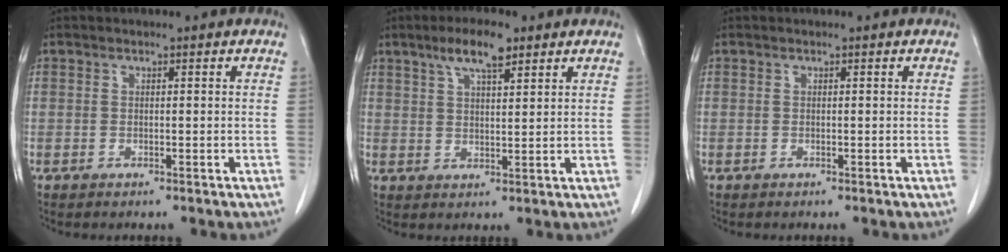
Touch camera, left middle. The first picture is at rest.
{"total": 6.3, "force": [4.1, 1.5, 4.5], "torque": [-0.088, 0.008, 0.071]}
{"total": 0.0}